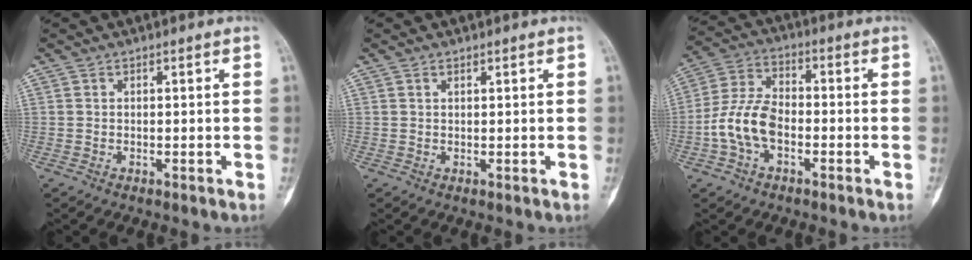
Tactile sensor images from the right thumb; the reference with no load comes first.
{"total": 0.6, "force": [0.4, 0.2, 0.3], "torque": [-0.008, -0.002, 0.008]}
{"total": 9.9, "force": [-2.9, 5.9, 7.4], "torque": [-0.152, 0.033, -0.062]}